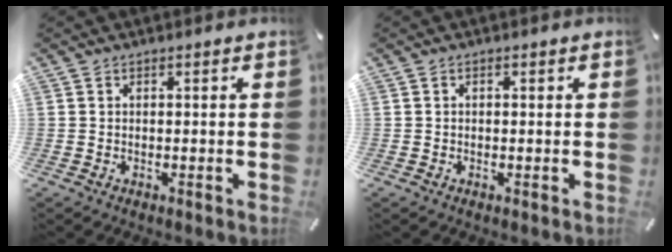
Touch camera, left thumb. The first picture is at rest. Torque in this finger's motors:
{"motor_torque": [0.14, 0.31, 0.14, -0.08, 0.02]}